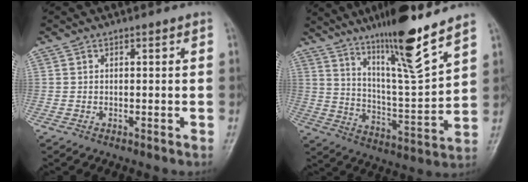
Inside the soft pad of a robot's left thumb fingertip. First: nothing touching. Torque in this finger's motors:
{"motor_torque": [2.15, 0.18, 1.48, -1.29, 0.42]}